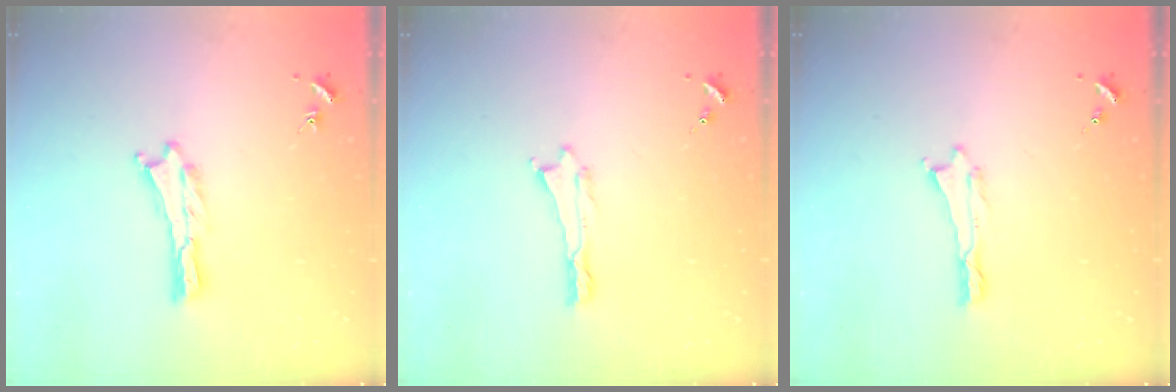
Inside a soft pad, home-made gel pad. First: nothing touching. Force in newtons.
{"total": 0.0}
{"total": 0.0}